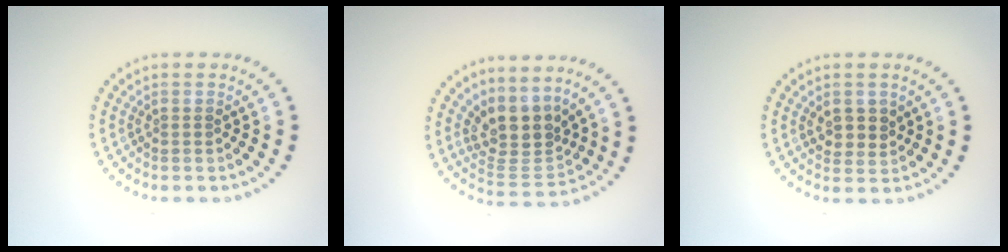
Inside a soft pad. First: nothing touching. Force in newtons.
{"total": 4.1, "press": 3.2, "slide": 2.5}
{"total": 2.2, "press": 2.1, "slide": 0.7}